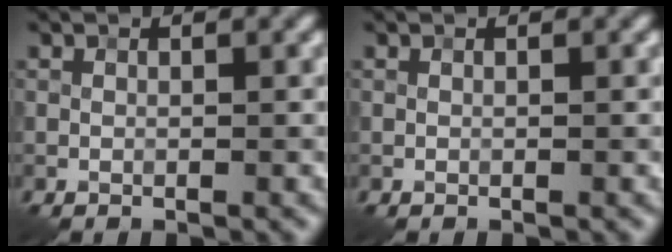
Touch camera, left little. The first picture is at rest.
{"total": 0.0}